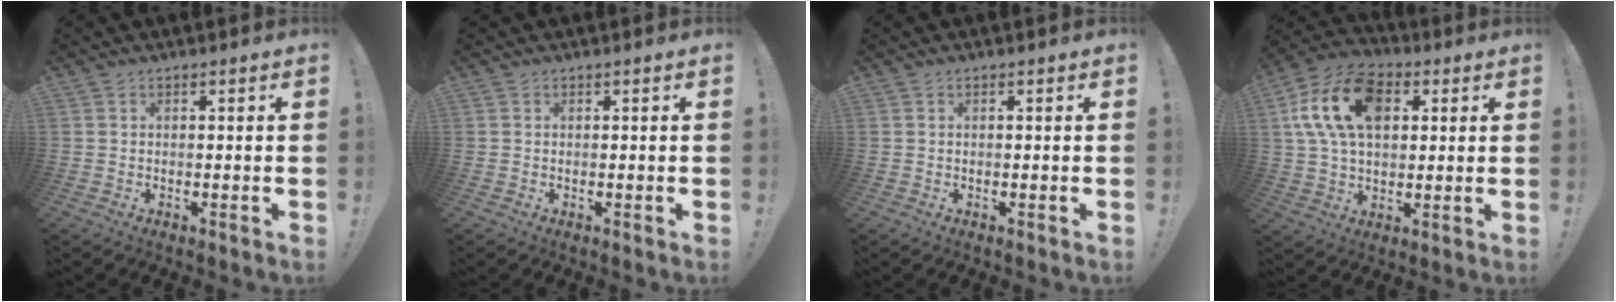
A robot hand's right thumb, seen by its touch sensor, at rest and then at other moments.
{"total": 0.0}
{"total": 0.0}
{"total": 18.5, "force": [5.3, 12.0, 13.0], "torque": [-0.231, 0.001, 0.097]}